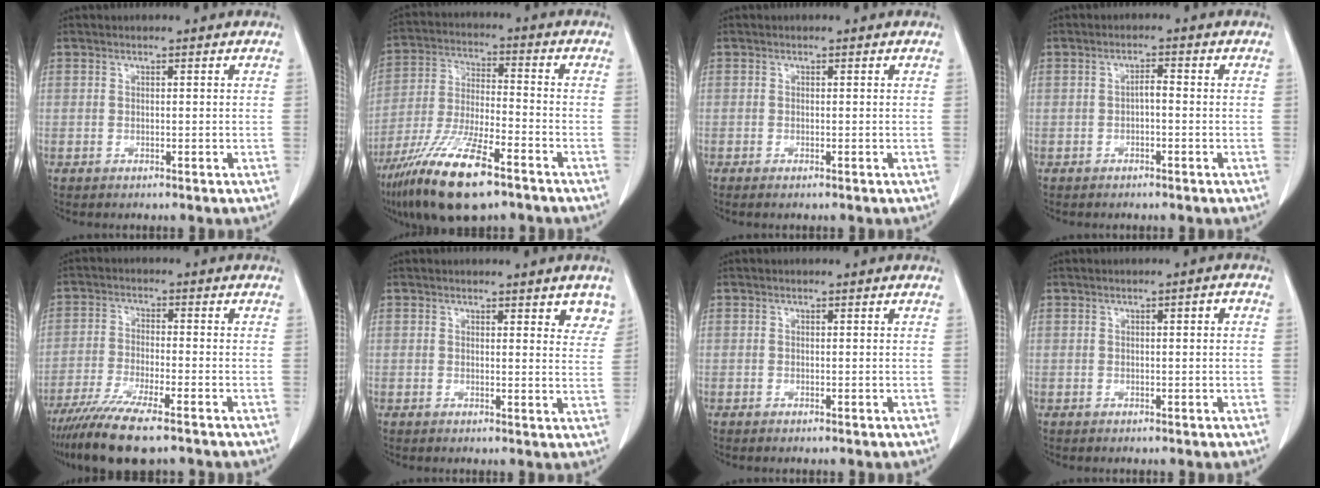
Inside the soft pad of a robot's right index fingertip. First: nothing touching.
{"total": 15.3, "force": [-9.9, 3.0, 11.3], "torque": [-0.233, -0.032, -0.182]}
{"total": 0.6, "force": [-0.4, 0.0, 0.4], "torque": [-0.010, -0.002, -0.007]}
{"total": 1.7, "force": [-0.4, 0.5, 1.5], "torque": [-0.024, 0.005, -0.008]}
{"total": 10.9, "force": [-8.2, 1.2, 7.1], "torque": [-0.121, -0.027, -0.137]}
{"total": 4.8, "force": [3.4, 1.4, 3.0], "torque": [-0.022, -0.012, 0.030]}
{"total": 0.0}
{"total": 1.5, "force": [0.2, 0.3, 1.4], "torque": [-0.020, 0.005, 0.003]}